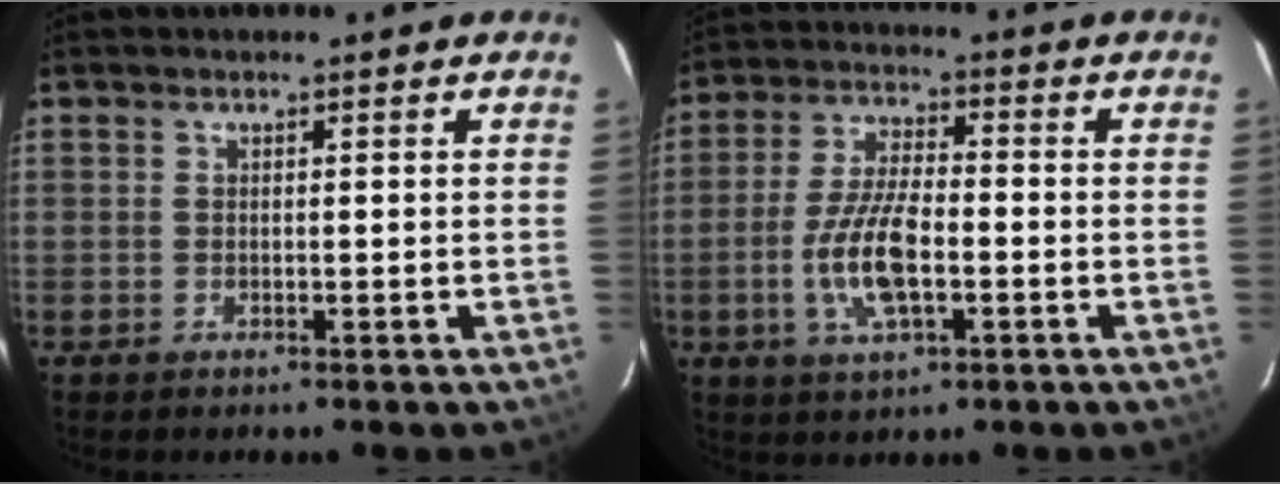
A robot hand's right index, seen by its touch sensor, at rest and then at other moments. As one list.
[{"total": 10.9, "force": [-2.9, 3.9, 9.8], "torque": [-0.200, -0.002, -0.056]}]